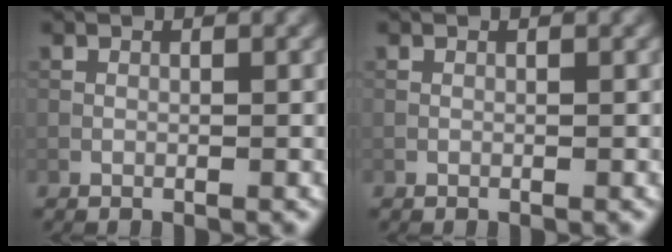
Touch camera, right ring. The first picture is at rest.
{"total": 0.0}